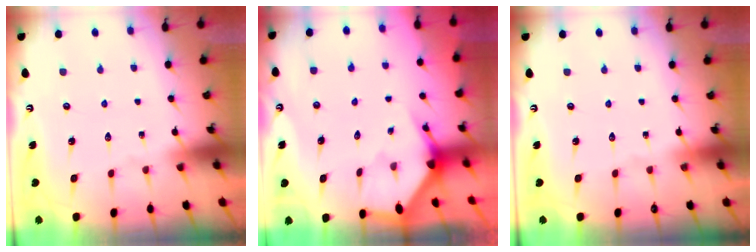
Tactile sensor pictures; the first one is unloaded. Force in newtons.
{"total": 2.4, "press": 2.4, "slide": 0.2}
{"total": 0.0}